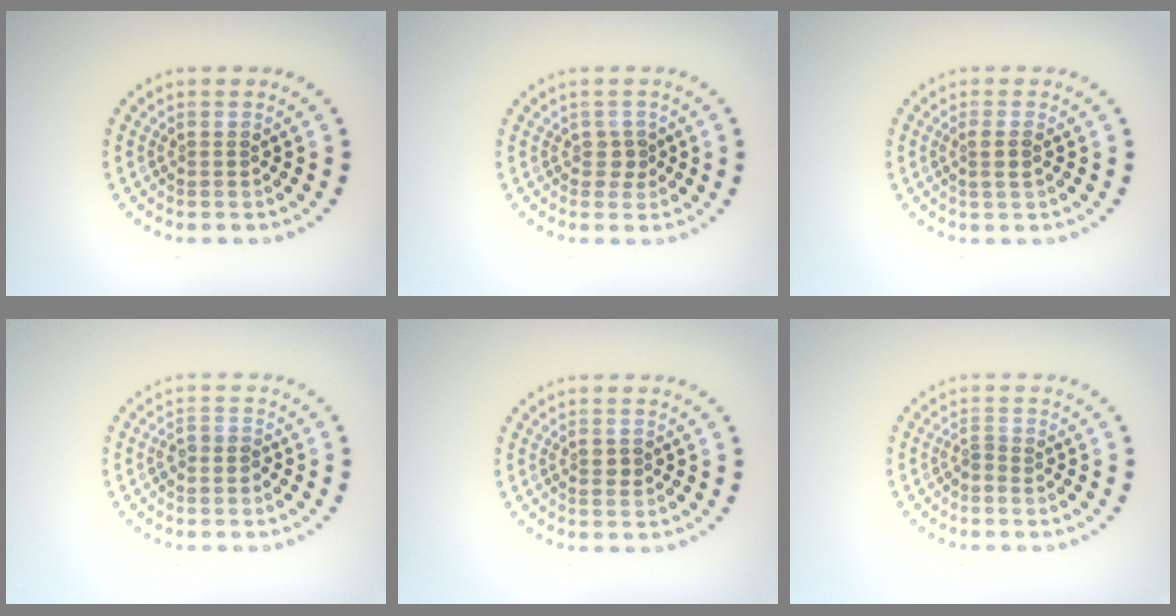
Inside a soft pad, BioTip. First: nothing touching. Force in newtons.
{"total": 1.3, "press": 1.1, "slide": 0.7}
{"total": 1.5, "press": 1.3, "slide": 0.8}
{"total": 1.5, "press": 1.3, "slide": 0.7}
{"total": 1.1, "press": 1.1, "slide": 0.3}
{"total": 0.8, "press": 0.3, "slide": 0.7}